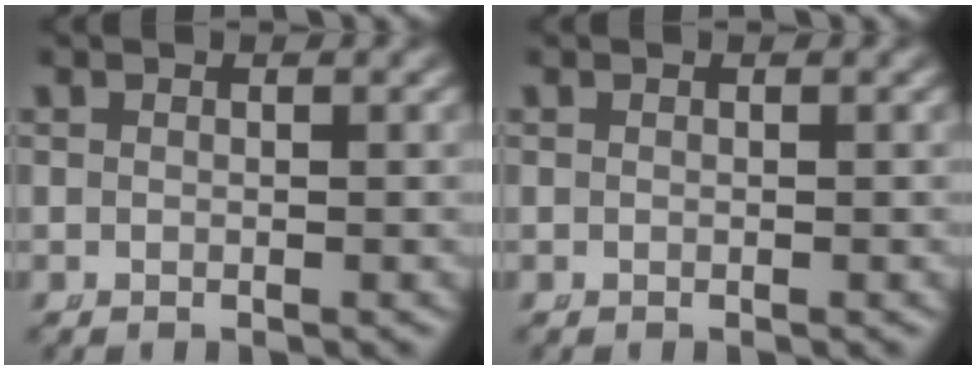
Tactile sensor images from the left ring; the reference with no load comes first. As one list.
[{"total": 0.0}]